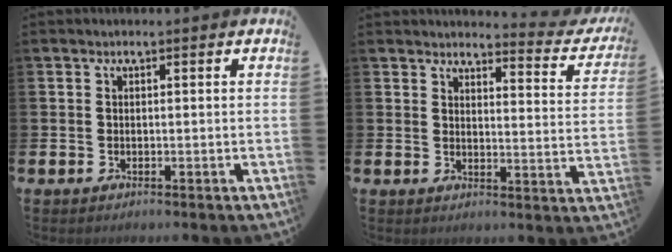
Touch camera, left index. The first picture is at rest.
{"total": 3.2, "force": [3.1, 0.6, 0.6], "torque": [-0.002, -0.035, 0.043]}